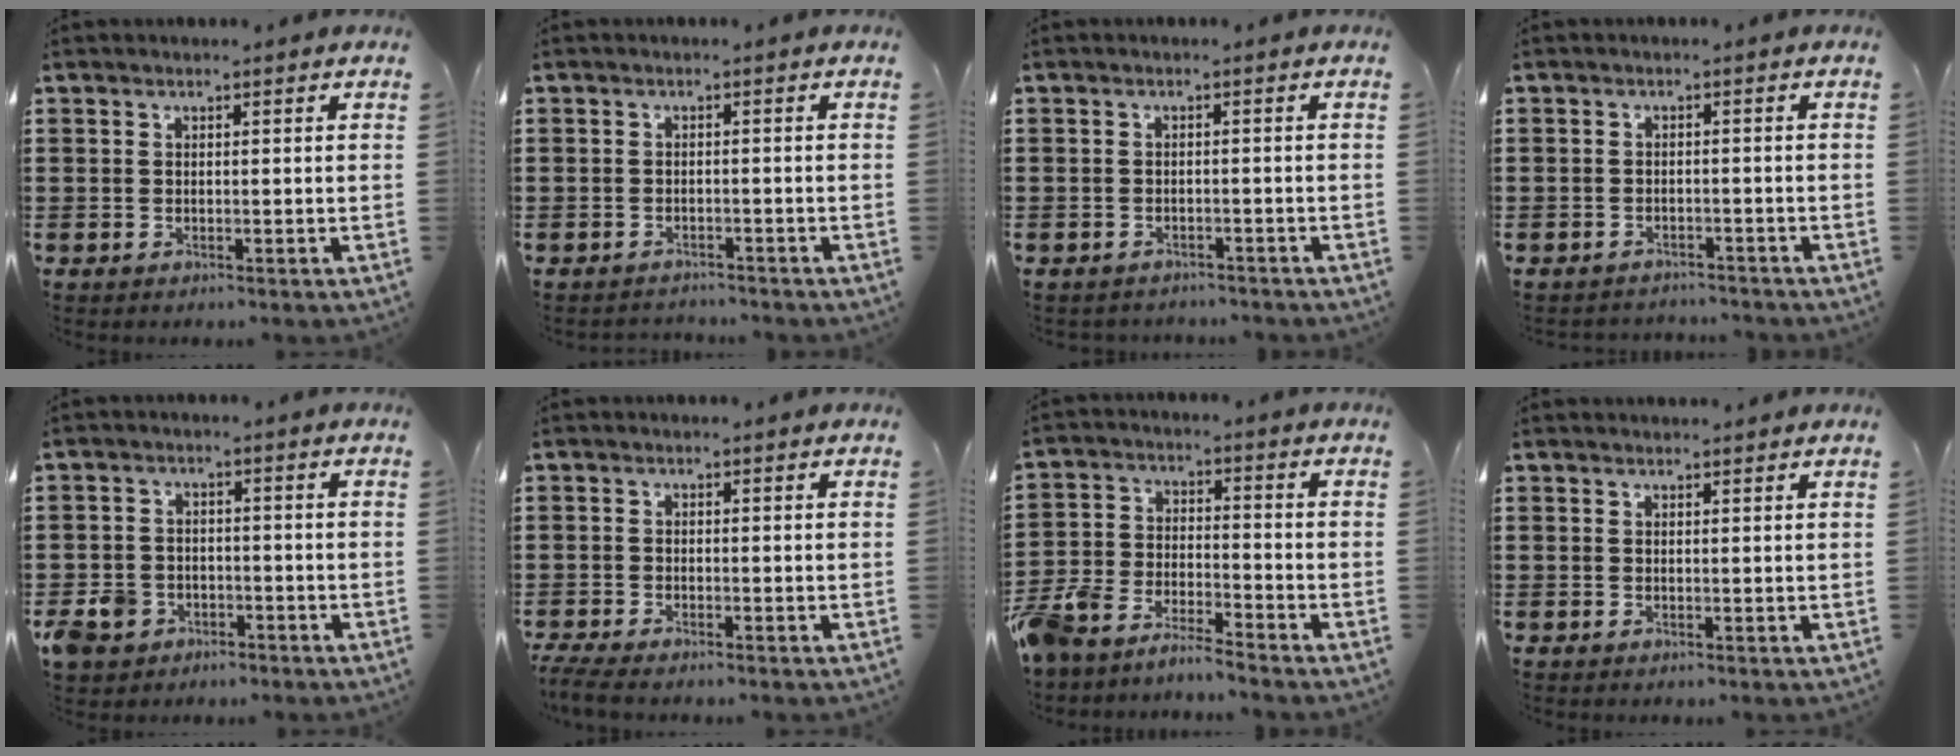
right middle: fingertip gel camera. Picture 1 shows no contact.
{"total": 1.5, "force": [-1.4, 0.2, -0.2], "torque": [-0.001, 0.003, -0.033]}
{"total": 1.4, "force": [-1.4, 0.3, -0.1], "torque": [-0.004, 0.001, -0.032]}
{"total": 1.9, "force": [-1.9, 0.4, -0.3], "torque": [-0.001, 0.002, -0.044]}
{"total": 4.4, "force": [-3.0, 2.9, 1.2], "torque": [-0.047, 0.001, -0.065]}
{"total": 2.0, "force": [-1.8, 0.1, 0.8], "torque": [-0.021, -0.001, -0.037]}
{"total": 6.9, "force": [-6.8, 0.3, 0.7], "torque": [-0.040, 0.001, -0.144]}
{"total": 0.7, "force": [0.7, -0.1, 0.1], "torque": [-0.003, 0.000, 0.013]}